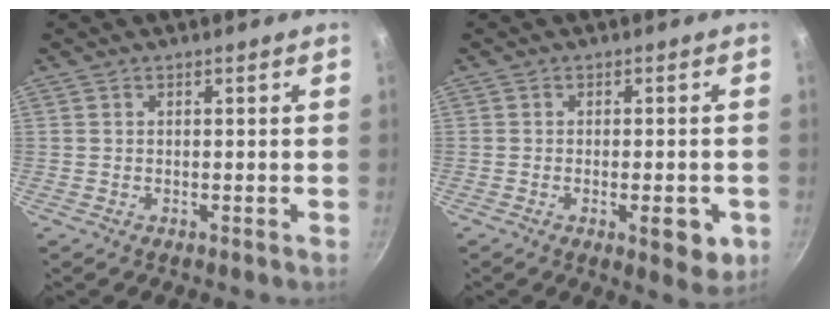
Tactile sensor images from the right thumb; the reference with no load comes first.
{"total": 6.9, "force": [-2.3, 2.6, 6.0], "torque": [-0.061, 0.003, -0.028]}